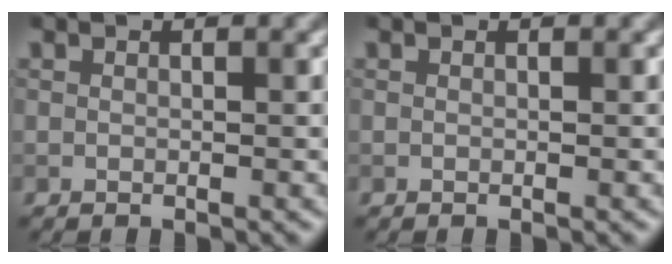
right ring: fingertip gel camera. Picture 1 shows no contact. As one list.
[{"total": 0.0}]